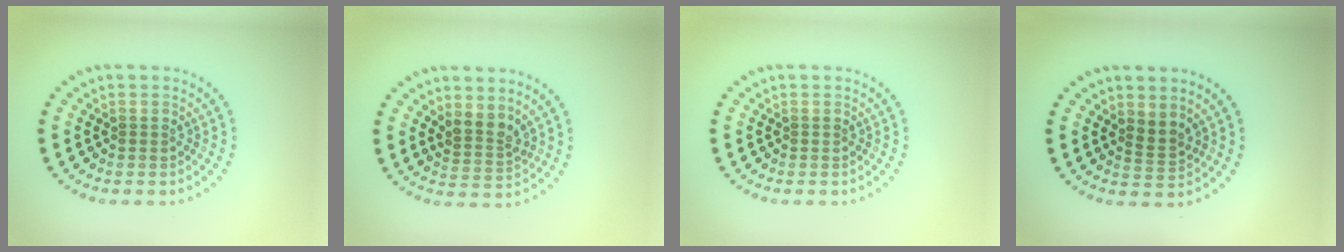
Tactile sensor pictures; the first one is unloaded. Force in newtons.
{"total": 2.3, "press": 1.8, "slide": 1.5}
{"total": 0.0}
{"total": 1.7, "press": 1.3, "slide": 1.1}